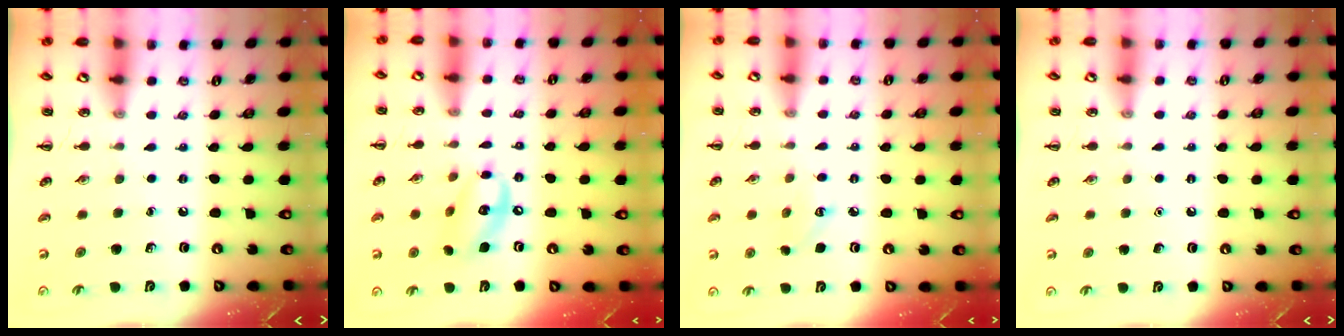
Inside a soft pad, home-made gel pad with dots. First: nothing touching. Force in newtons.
{"total": 13.2, "press": 12.8, "slide": 2.9}
{"total": 3.5, "press": 3.4, "slide": 0.9}
{"total": 1.6, "press": 1.5, "slide": 0.1}